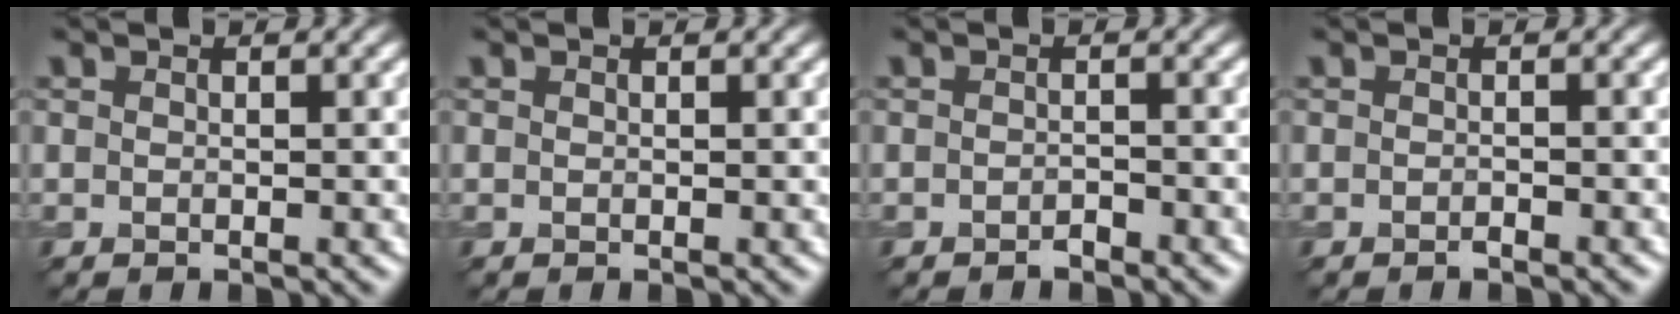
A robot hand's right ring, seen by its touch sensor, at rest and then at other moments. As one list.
[{"total": 0.0}, {"total": 0.9, "force": [-0.8, 0.3, 0.3], "torque": [-0.003, 0.002, -0.014]}, {"total": 0.6, "force": [-0.5, 0.1, 0.3], "torque": [-0.004, 0.000, -0.009]}]